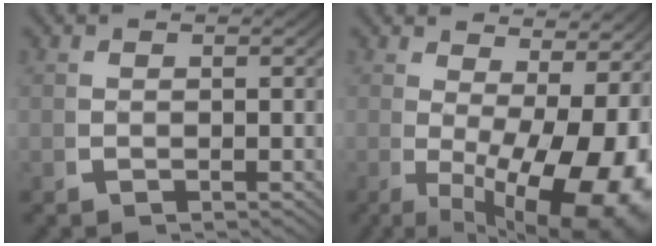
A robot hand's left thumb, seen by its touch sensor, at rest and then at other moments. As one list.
[{"total": 14.1, "force": [-2.0, 8.1, 11.4], "torque": [-0.163, -0.053, -0.006]}]